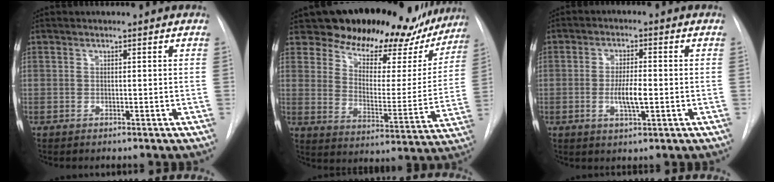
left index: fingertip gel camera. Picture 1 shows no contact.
{"total": 24.0, "force": [20.2, 9.1, 9.1], "torque": [-0.131, -0.023, 0.256]}
{"total": 5.0, "force": [-1.0, 1.1, 4.8], "torque": [-0.091, -0.005, -0.016]}